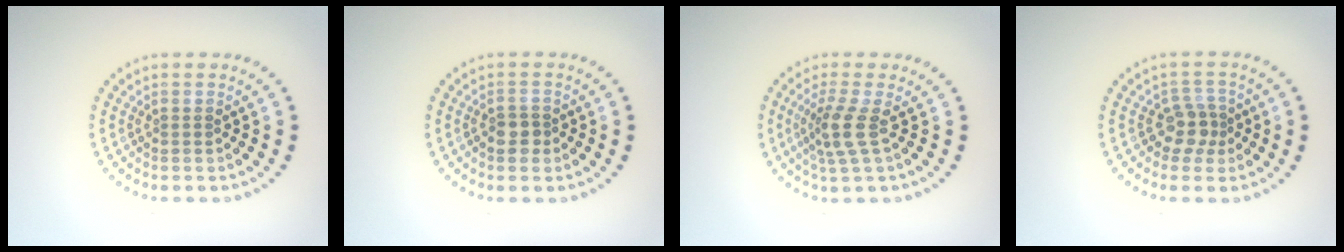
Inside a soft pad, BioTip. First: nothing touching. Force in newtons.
{"total": 1.8, "press": 1.7, "slide": 0.7}
{"total": 2.8, "press": 2.2, "slide": 1.8}
{"total": 2.5, "press": 1.9, "slide": 1.5}